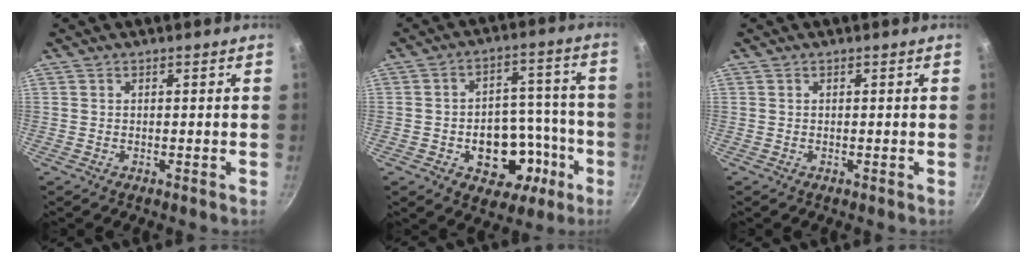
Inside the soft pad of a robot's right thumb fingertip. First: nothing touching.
{"total": 14.7, "force": [-5.4, 10.2, 9.1], "torque": [-0.081, 0.047, -0.063]}
{"total": 0.0}